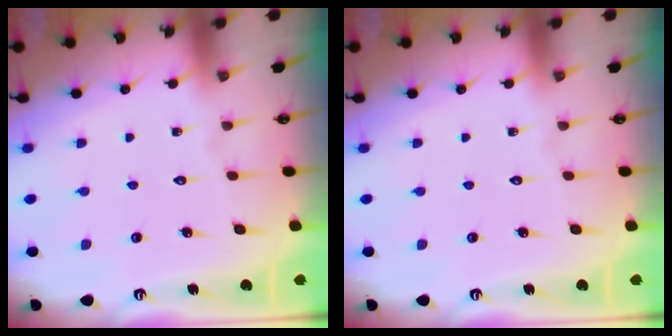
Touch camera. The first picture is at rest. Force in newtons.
{"total": 0.0}